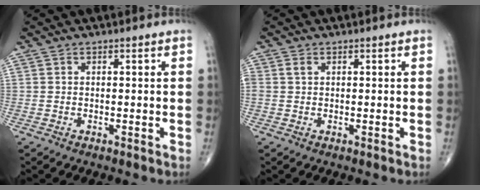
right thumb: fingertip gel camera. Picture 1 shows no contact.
{"total": 1.1, "force": [0.4, 0.7, 0.7], "torque": [-0.015, 0.004, 0.009]}